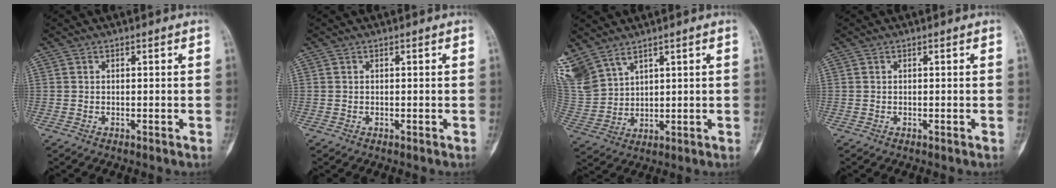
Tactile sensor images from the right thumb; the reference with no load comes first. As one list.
[{"total": 0.0}, {"total": 11.7, "force": [8.0, 6.4, 5.7], "torque": [-0.139, -0.017, 0.183]}, {"total": 0.0}]